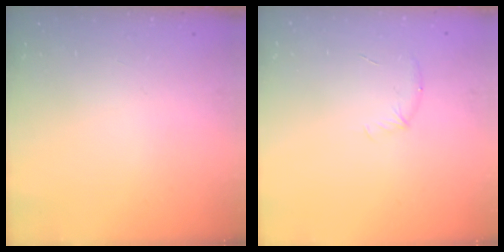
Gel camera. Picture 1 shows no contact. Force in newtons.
{"total": 5.5, "press": 5.3, "slide": 1.4}